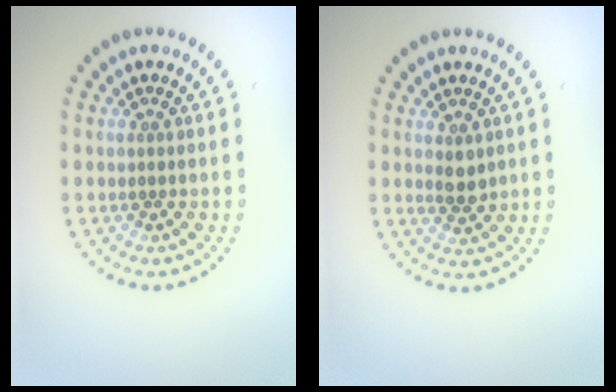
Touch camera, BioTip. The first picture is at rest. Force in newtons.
{"total": 1.6, "press": 1.5, "slide": 0.4}